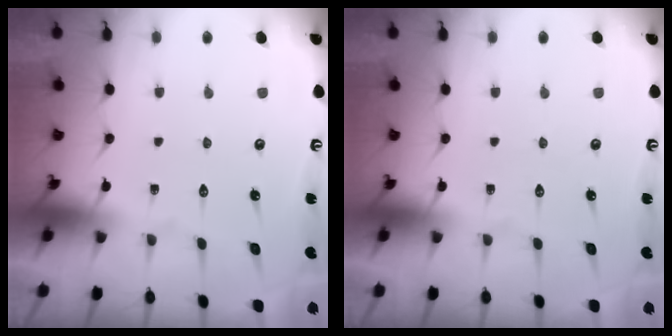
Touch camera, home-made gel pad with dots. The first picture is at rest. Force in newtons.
{"total": 0.0}